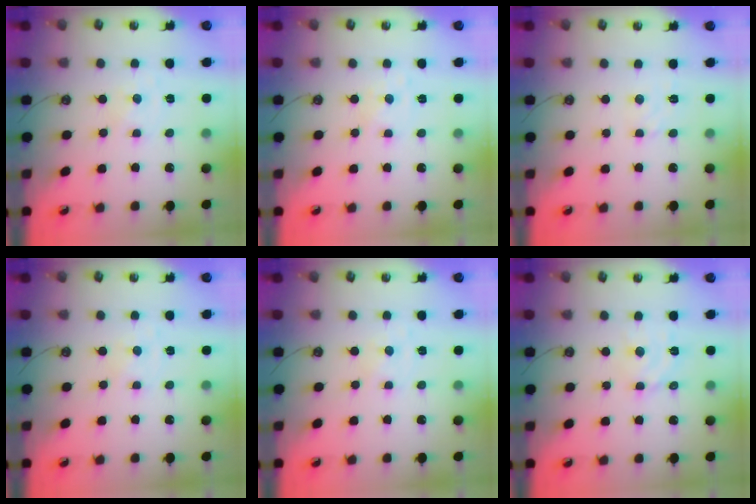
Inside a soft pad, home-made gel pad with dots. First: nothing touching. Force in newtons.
{"total": 2.0, "press": 2.0, "slide": 0.3}
{"total": 3.0, "press": 3.0, "slide": 0.5}
{"total": 0.0}
{"total": 0.0}
{"total": 7.5, "press": 7.4, "slide": 1.3}